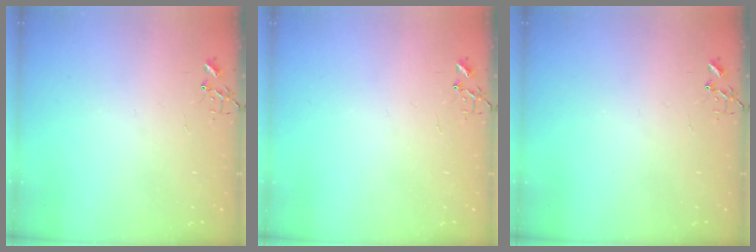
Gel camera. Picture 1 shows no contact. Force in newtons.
{"total": 0.0}
{"total": 0.0}